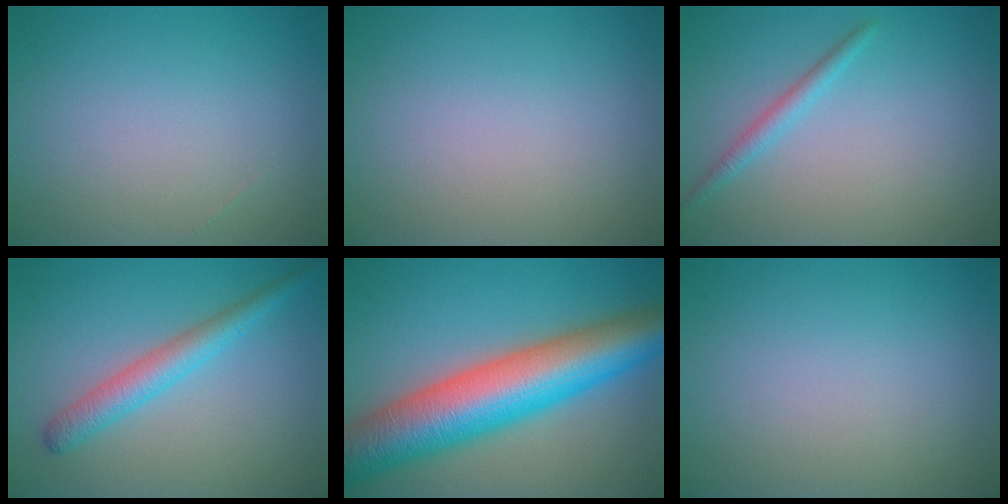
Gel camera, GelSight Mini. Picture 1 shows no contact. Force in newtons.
{"total": 0.0}
{"total": 1.6, "press": 1.6, "slide": 0.1}
{"total": 3.3, "press": 3.3, "slide": 0.1}
{"total": 12.6, "press": 12.6, "slide": 0.2}
{"total": 0.0}